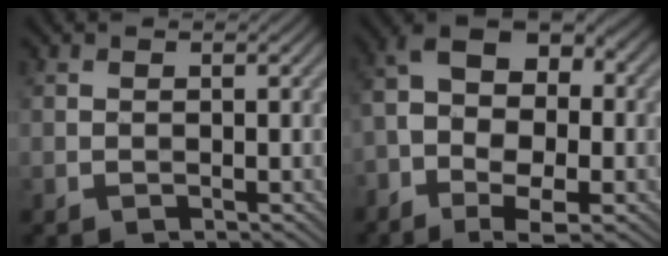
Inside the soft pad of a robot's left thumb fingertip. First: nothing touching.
{"total": 12.6, "force": [-3.4, 6.9, 10.0], "torque": [-0.193, 0.001, -0.059]}